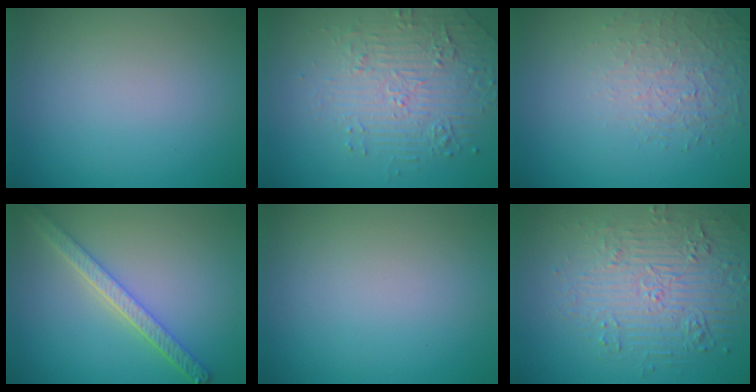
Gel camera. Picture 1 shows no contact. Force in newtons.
{"total": 4.9, "press": 3.7, "slide": 3.2}
{"total": 1.6, "press": 1.0, "slide": 1.2}
{"total": 4.4, "press": 3.4, "slide": 2.7}
{"total": 0.0}
{"total": 5.6, "press": 4.6, "slide": 3.1}